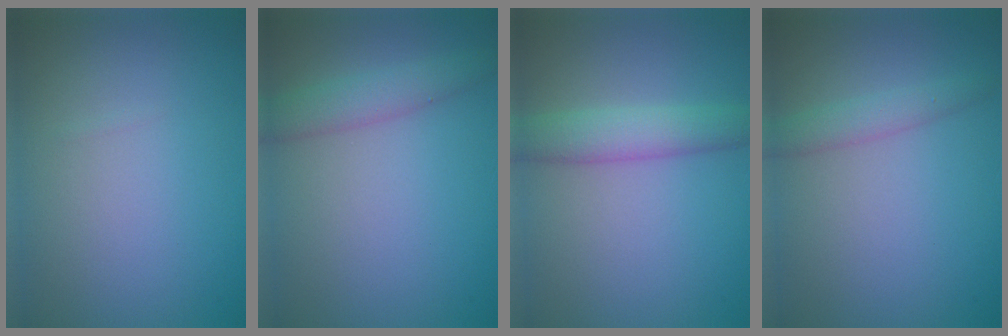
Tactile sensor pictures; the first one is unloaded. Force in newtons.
{"total": 2.5, "press": 2.5, "slide": 0.1}
{"total": 3.5, "press": 3.5, "slide": 0.1}
{"total": 1.8, "press": 1.8, "slide": 0.0}